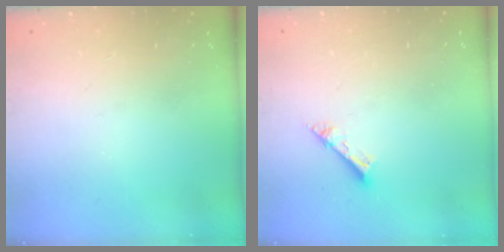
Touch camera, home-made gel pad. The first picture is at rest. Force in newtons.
{"total": 2.4, "press": 2.4, "slide": 0.1}